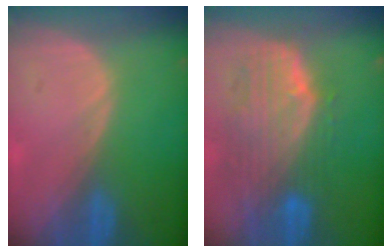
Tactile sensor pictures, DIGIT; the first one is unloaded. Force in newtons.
{"total": 10.4, "press": 9.1, "slide": 5.2}